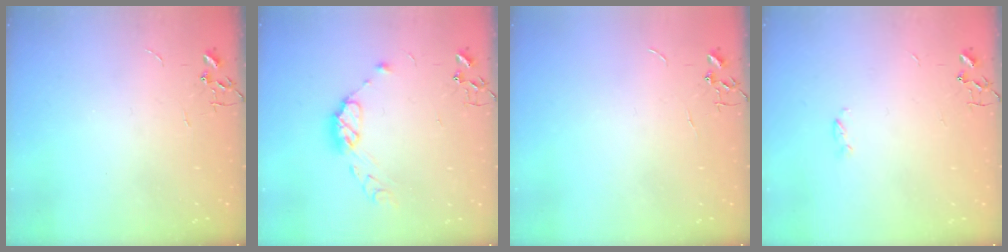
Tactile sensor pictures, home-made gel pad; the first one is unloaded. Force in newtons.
{"total": 9.5, "press": 9.5, "slide": 0.7}
{"total": 0.0}
{"total": 2.3, "press": 2.2, "slide": 0.4}